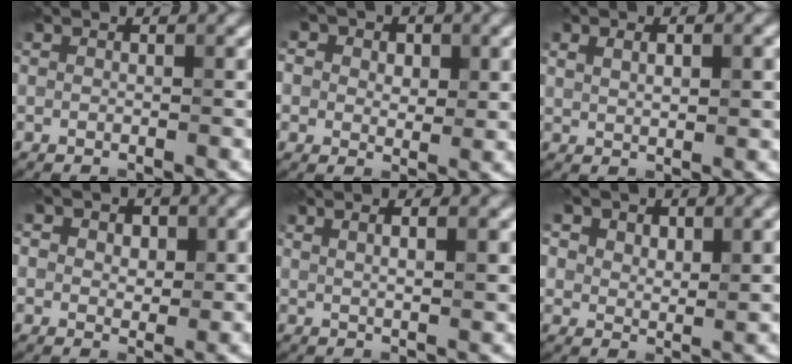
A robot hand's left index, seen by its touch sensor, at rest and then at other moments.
{"total": 6.7, "force": [2.9, 4.8, 3.6], "torque": [-0.050, 0.020, 0.013]}
{"total": 2.8, "force": [0.8, 1.3, 2.4], "torque": [-0.046, 0.000, 0.019]}
{"total": 5.0, "force": [2.2, 3.5, 2.9], "torque": [-0.038, 0.015, 0.009]}
{"total": 3.3, "force": [1.4, 1.0, 2.9], "torque": [-0.031, 0.005, 0.017]}
{"total": 6.0, "force": [3.0, 3.5, 3.9], "torque": [-0.065, -0.005, 0.045]}